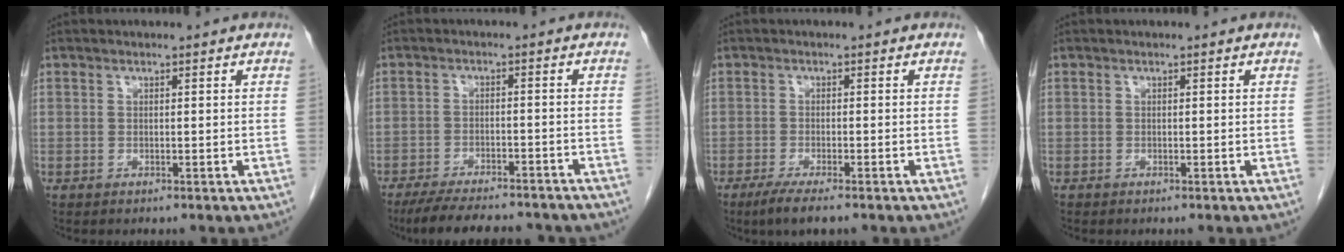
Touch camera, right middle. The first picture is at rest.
{"total": 14.6, "force": [-12.9, 3.0, 6.2], "torque": [-0.105, -0.009, -0.176]}
{"total": 4.2, "force": [-3.0, 0.4, 3.0], "torque": [-0.055, -0.011, -0.052]}
{"total": 0.0}